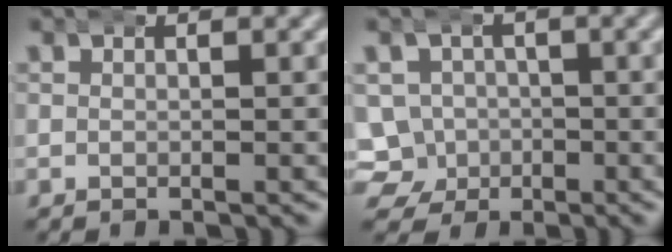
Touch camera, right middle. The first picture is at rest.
{"total": 9.3, "force": [-2.3, 8.7, 2.4], "torque": [-0.071, -0.039, -0.045]}